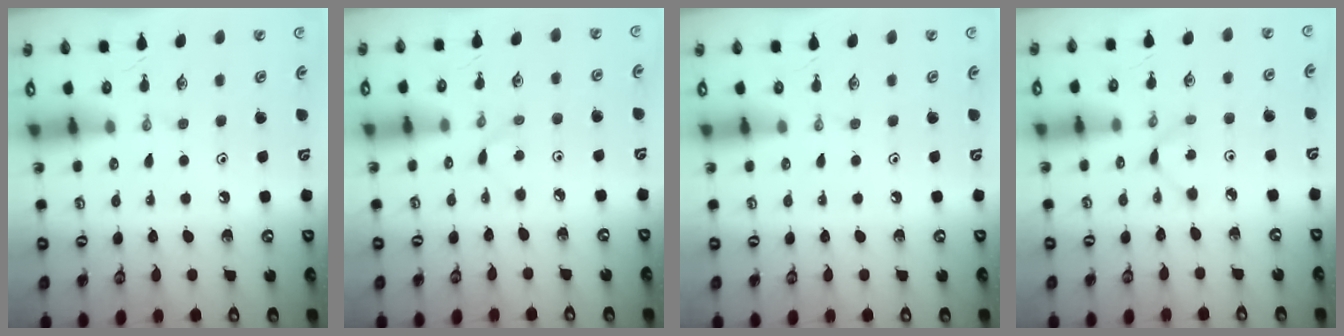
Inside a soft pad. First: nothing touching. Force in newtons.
{"total": 2.9, "press": 2.9, "slide": 0.4}
{"total": 0.0}
{"total": 2.5, "press": 2.4, "slide": 0.3}